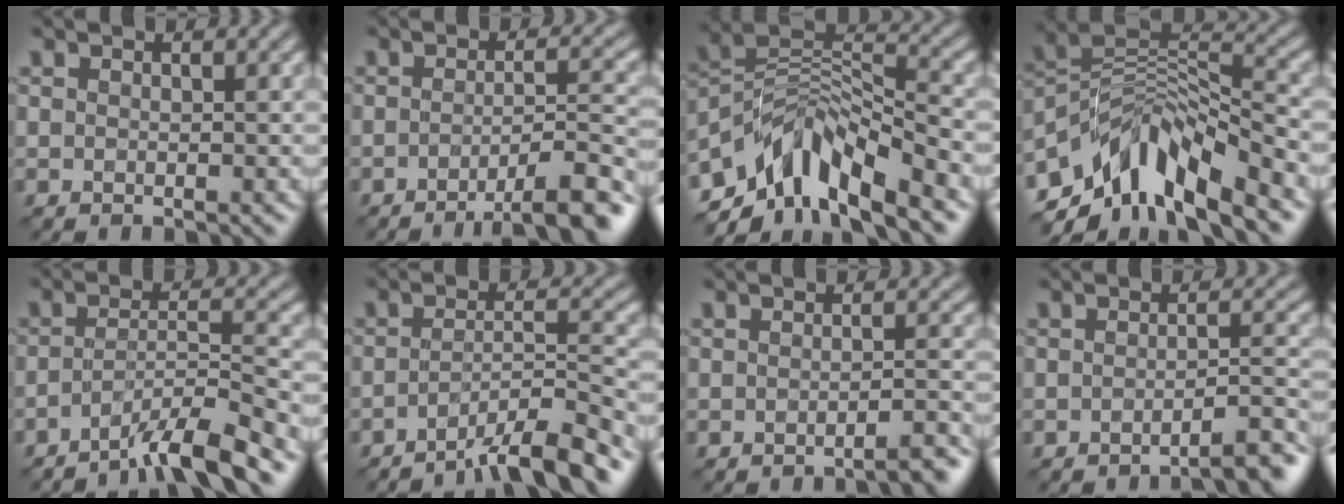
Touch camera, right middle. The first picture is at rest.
{"total": 6.5, "force": [-3.8, 1.4, 5.1], "torque": [-0.066, 0.011, -0.059]}
{"total": 8.7, "force": [-6.0, 3.6, 5.2], "torque": [-0.077, 0.010, -0.123]}
{"total": 9.6, "force": [-6.0, 3.9, 6.3], "torque": [-0.101, 0.014, -0.119]}
{"total": 5.7, "force": [-4.1, 0.8, 3.8], "torque": [-0.059, 0.010, -0.078]}
{"total": 6.5, "force": [-4.8, 1.2, 4.2], "torque": [-0.062, 0.010, -0.080]}
{"total": 2.7, "force": [-1.9, 0.5, 1.7], "torque": [-0.013, 0.013, -0.037]}
{"total": 4.0, "force": [-3.0, 0.8, 2.5], "torque": [-0.019, 0.021, -0.049]}